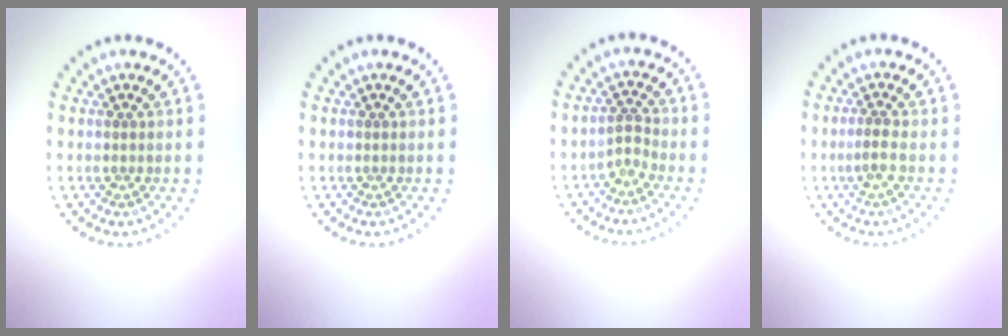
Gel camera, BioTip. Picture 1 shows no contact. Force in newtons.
{"total": 0.0}
{"total": 1.3, "press": 0.9, "slide": 0.9}
{"total": 1.2, "press": 0.9, "slide": 0.8}